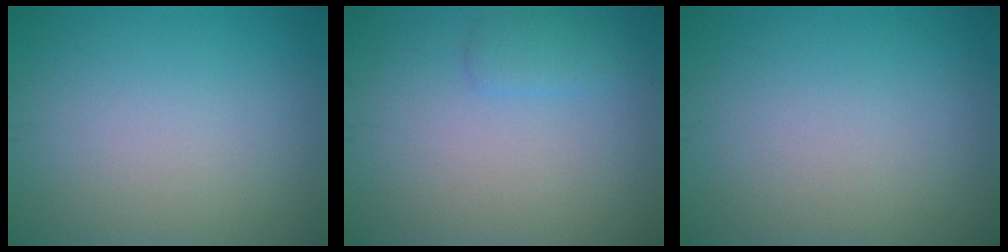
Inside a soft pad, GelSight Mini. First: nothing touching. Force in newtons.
{"total": 1.5, "press": 1.5, "slide": 0.1}
{"total": 0.0}